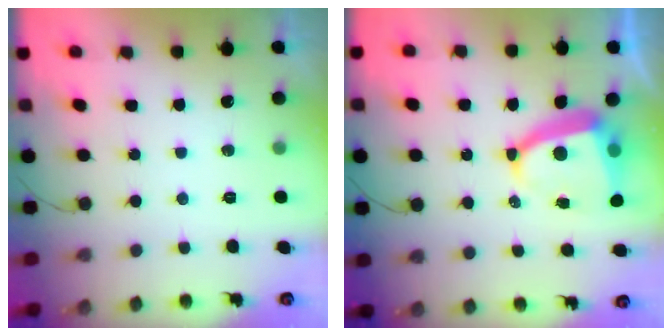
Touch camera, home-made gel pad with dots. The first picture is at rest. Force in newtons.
{"total": 10.0, "press": 9.9, "slide": 1.5}